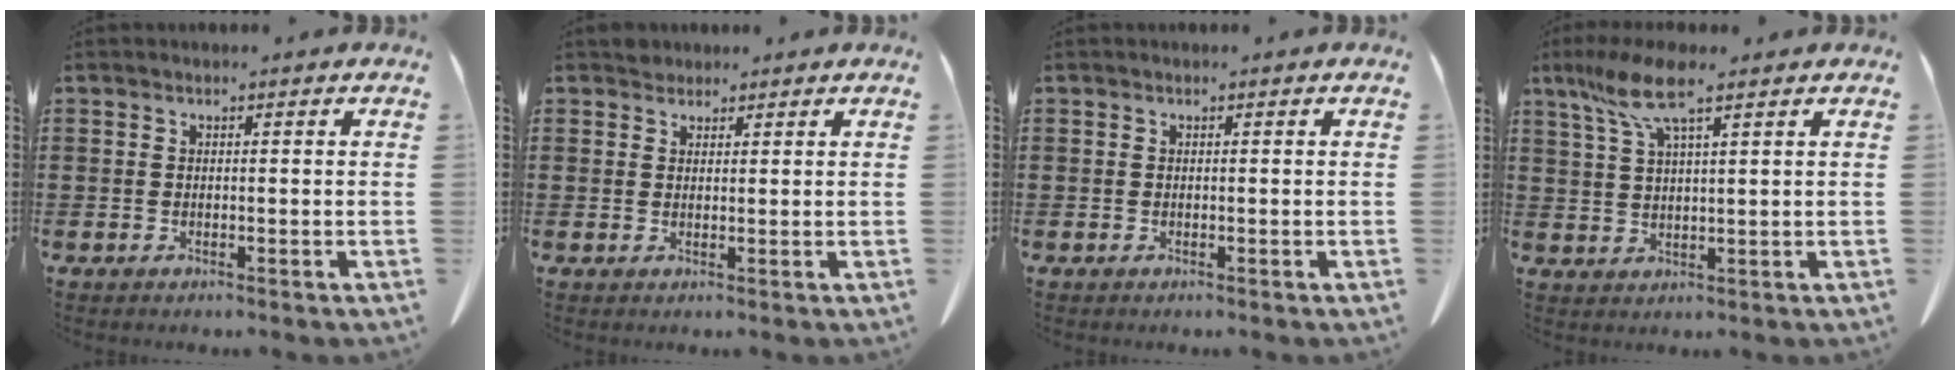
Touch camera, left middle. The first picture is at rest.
{"total": 1.6, "force": [1.4, 0.6, -0.1], "torque": [-0.001, 0.001, 0.029]}
{"total": 0.0}
{"total": 7.6, "force": [4.7, 1.2, 5.8], "torque": [-0.131, -0.004, 0.080]}